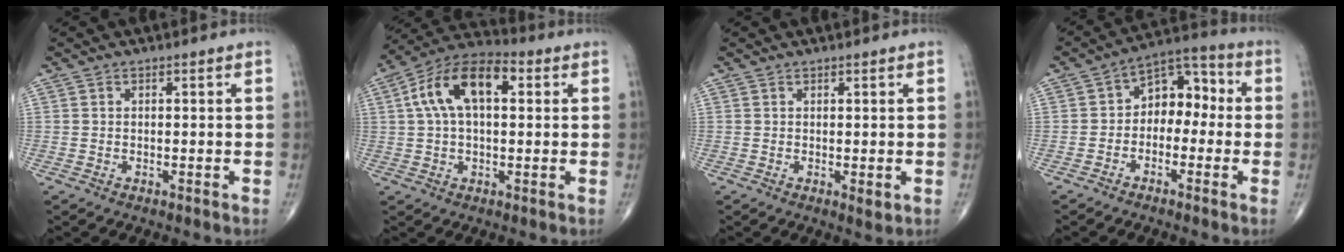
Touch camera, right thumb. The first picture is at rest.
{"total": 13.6, "force": [3.1, 7.3, 11.1], "torque": [-0.205, 0.034, 0.047]}
{"total": 1.4, "force": [0.2, 0.4, 1.3], "torque": [-0.016, -0.005, 0.005]}
{"total": 9.0, "force": [-0.7, 6.2, 6.5], "torque": [-0.058, 0.045, -0.031]}